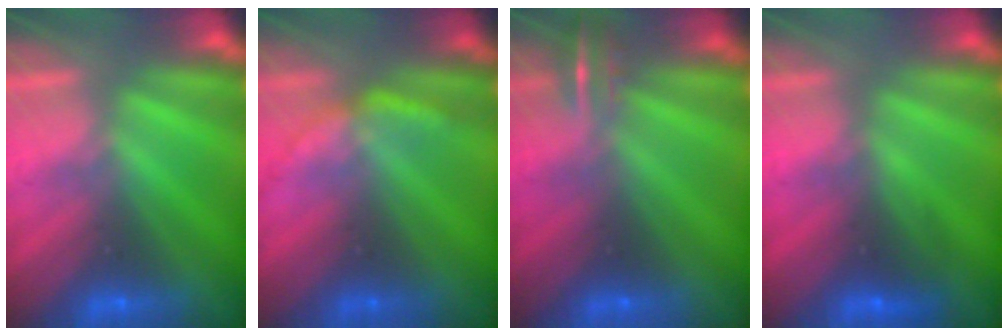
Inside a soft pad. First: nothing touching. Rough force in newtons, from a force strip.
{"total": 2.1}
{"total": 4.9}
{"total": 2.6}